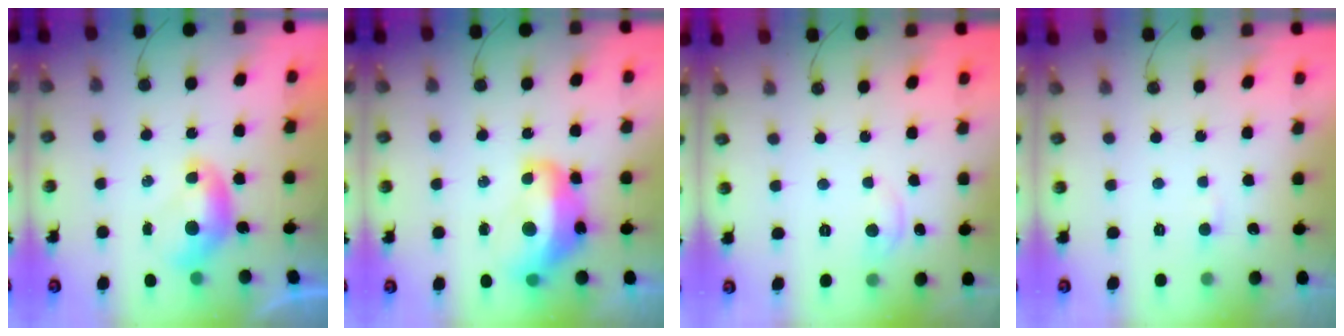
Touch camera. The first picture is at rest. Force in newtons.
{"total": 9.6, "press": 9.4, "slide": 1.5}
{"total": 1.6, "press": 1.5, "slide": 0.3}
{"total": 2.4, "press": 2.3, "slide": 0.4}